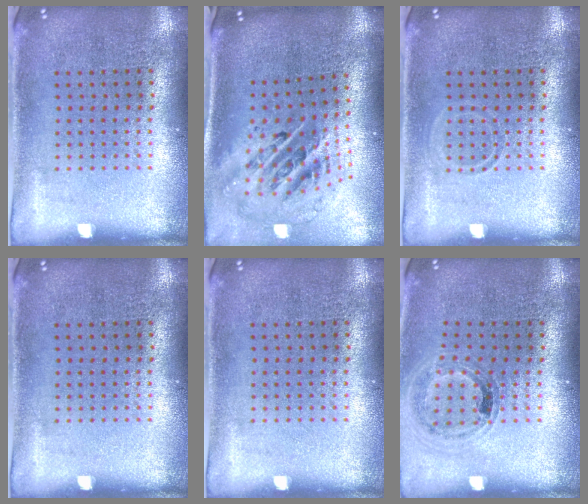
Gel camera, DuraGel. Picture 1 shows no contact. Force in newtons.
{"total": 2.6, "press": 1.8, "slide": 1.9}
{"total": 0.8, "press": 0.8, "slide": 0.3}
{"total": 0.0}
{"total": 0.0}
{"total": 1.0, "press": 1.0, "slide": 0.1}